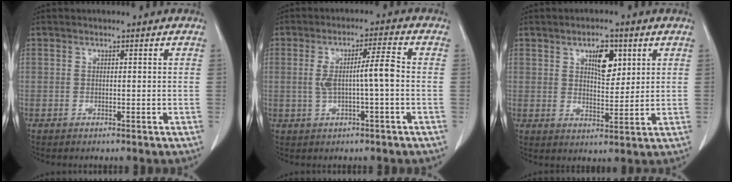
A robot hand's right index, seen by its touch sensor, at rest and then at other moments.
{"total": 6.1, "force": [-0.3, 0.2, 6.1], "torque": [-0.110, 0.013, -0.001]}
{"total": 5.8, "force": [2.6, 2.4, 4.6], "torque": [-0.076, 0.001, 0.046]}